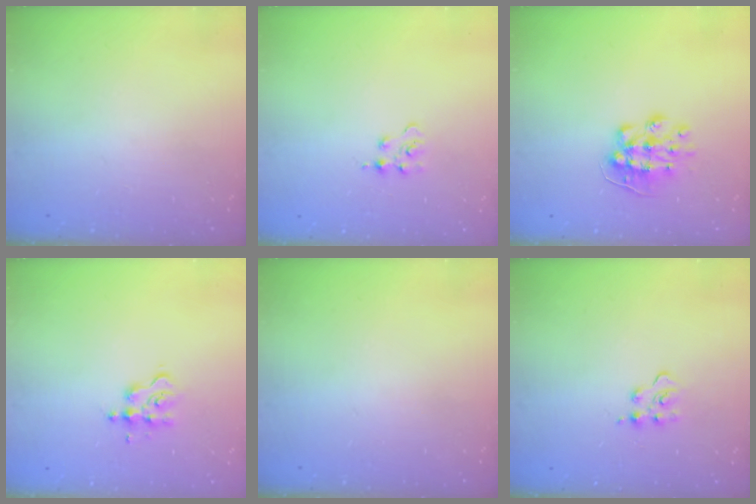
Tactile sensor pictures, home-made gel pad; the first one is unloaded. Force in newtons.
{"total": 2.4, "press": 2.4, "slide": 0.3}
{"total": 9.1, "press": 9.1, "slide": 0.3}
{"total": 4.7, "press": 4.7, "slide": 0.7}
{"total": 0.0}
{"total": 5.9, "press": 5.9, "slide": 0.5}